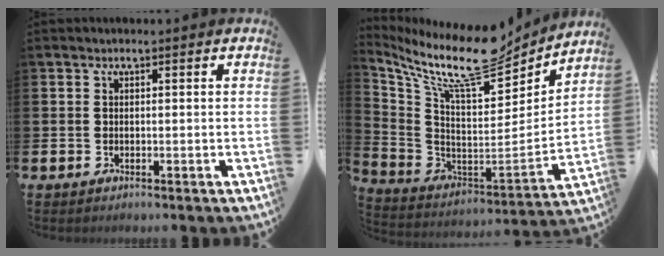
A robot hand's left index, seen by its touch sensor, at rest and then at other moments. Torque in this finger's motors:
{"motor_torque": [1.12, -1.02, 0.74, 0.21]}